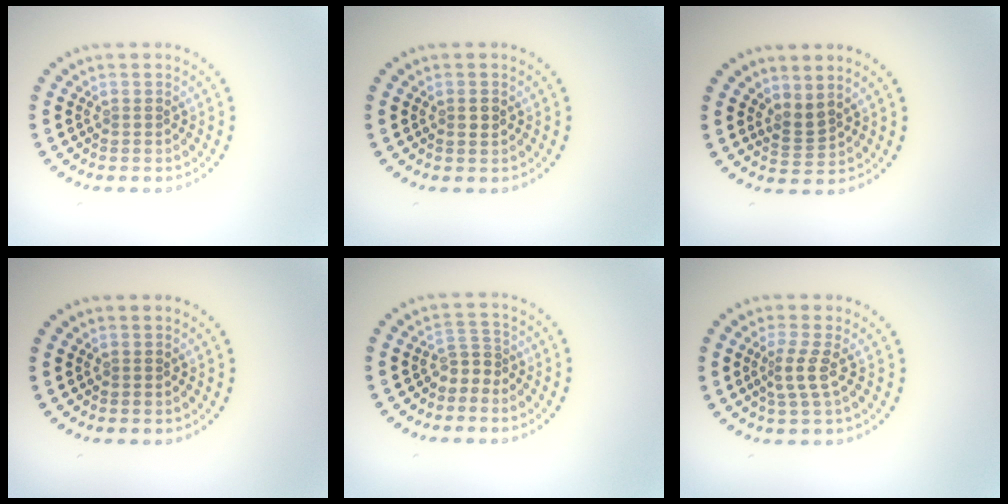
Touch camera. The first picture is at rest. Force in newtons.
{"total": 1.0, "press": 1.0, "slide": 0.2}
{"total": 1.8, "press": 1.3, "slide": 1.1}
{"total": 0.0}
{"total": 2.0, "press": 1.3, "slide": 1.5}
{"total": 2.2, "press": 1.5, "slide": 1.6}